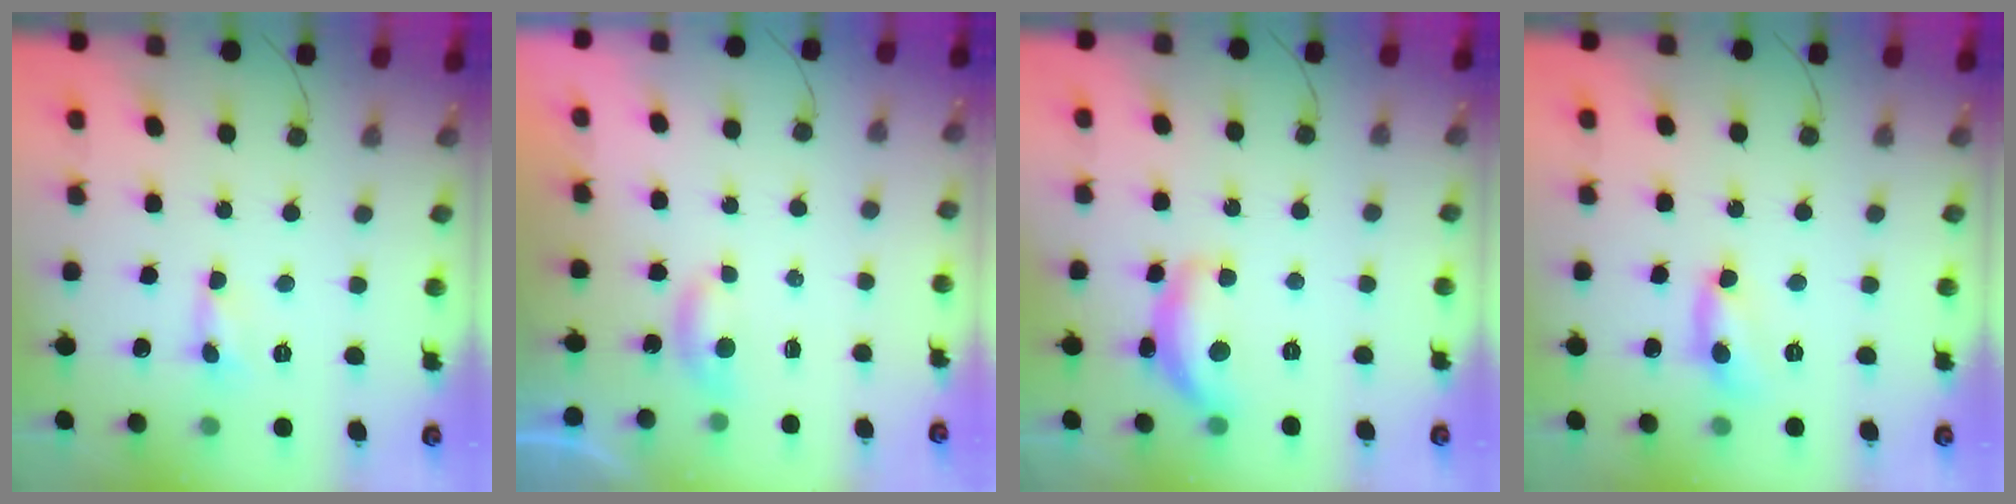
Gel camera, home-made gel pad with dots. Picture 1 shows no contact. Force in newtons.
{"total": 3.5, "press": 3.5, "slide": 0.4}
{"total": 12.3, "press": 12.3, "slide": 0.9}
{"total": 7.2, "press": 7.1, "slide": 0.5}